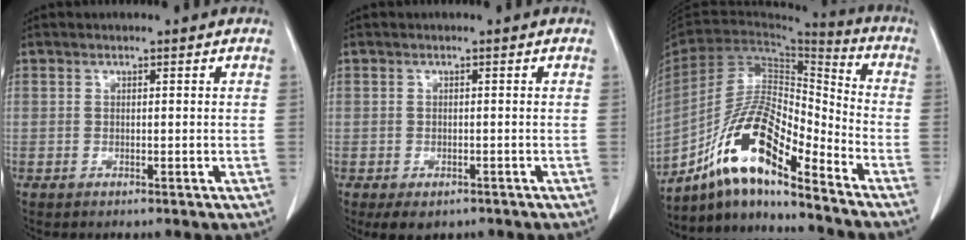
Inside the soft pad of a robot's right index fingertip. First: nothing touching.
{"total": 4.0, "force": [-2.7, 2.4, 1.7], "torque": [-0.019, -0.002, -0.033]}
{"total": 15.3, "force": [-10.3, 2.9, 10.9], "torque": [-0.205, 0.018, -0.186]}